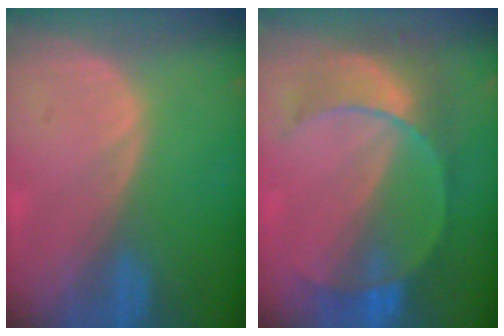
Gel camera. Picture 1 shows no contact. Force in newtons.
{"total": 7.7, "press": 7.7, "slide": 0.7}